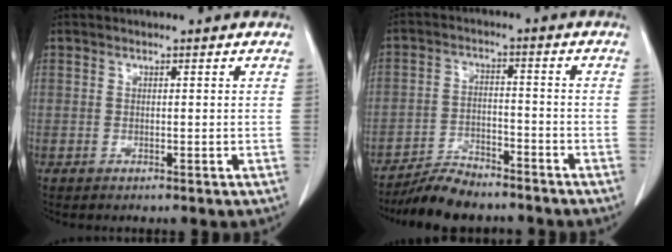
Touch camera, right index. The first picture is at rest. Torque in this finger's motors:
{"motor_torque": [0.33, -0.57, 0.05, 0.00]}